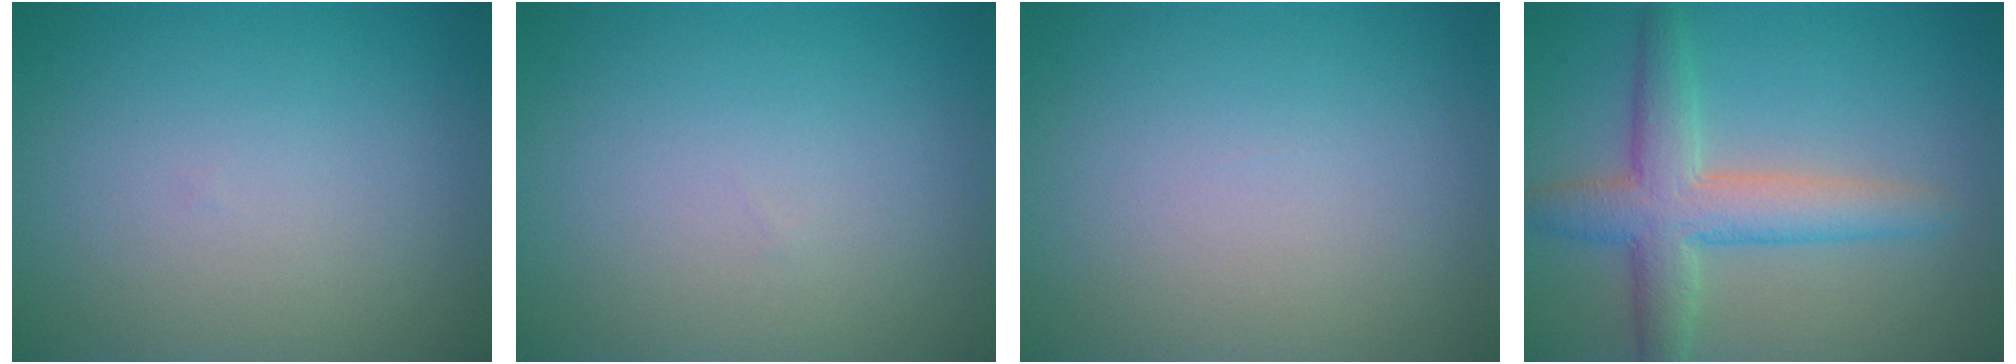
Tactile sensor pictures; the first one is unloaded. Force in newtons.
{"total": 0.0}
{"total": 0.0}
{"total": 5.4, "press": 5.4, "slide": 0.1}